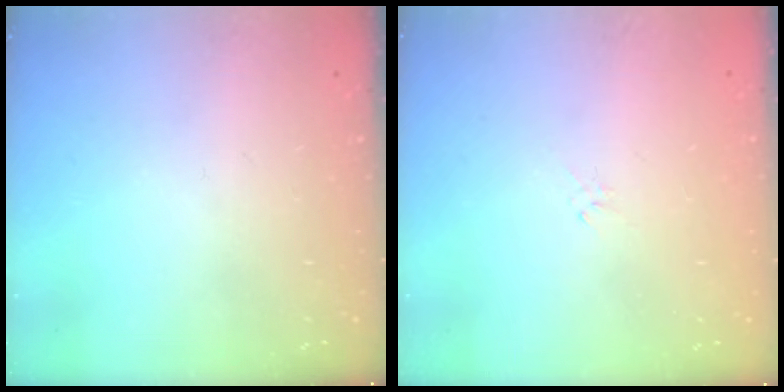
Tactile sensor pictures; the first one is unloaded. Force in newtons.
{"total": 0.7, "press": 0.5, "slide": 0.4}